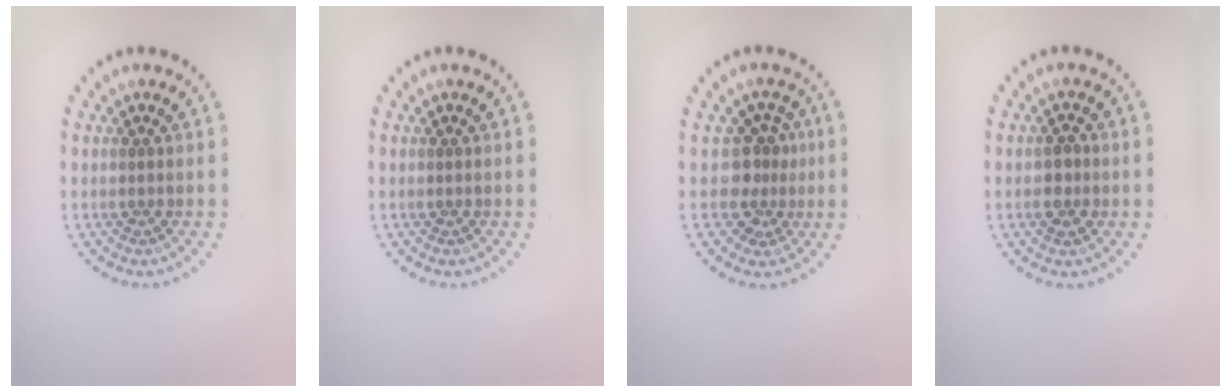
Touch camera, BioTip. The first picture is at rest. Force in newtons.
{"total": 0.0}
{"total": 2.8, "press": 2.0, "slide": 1.9}
{"total": 1.8, "press": 1.8, "slide": 0.2}